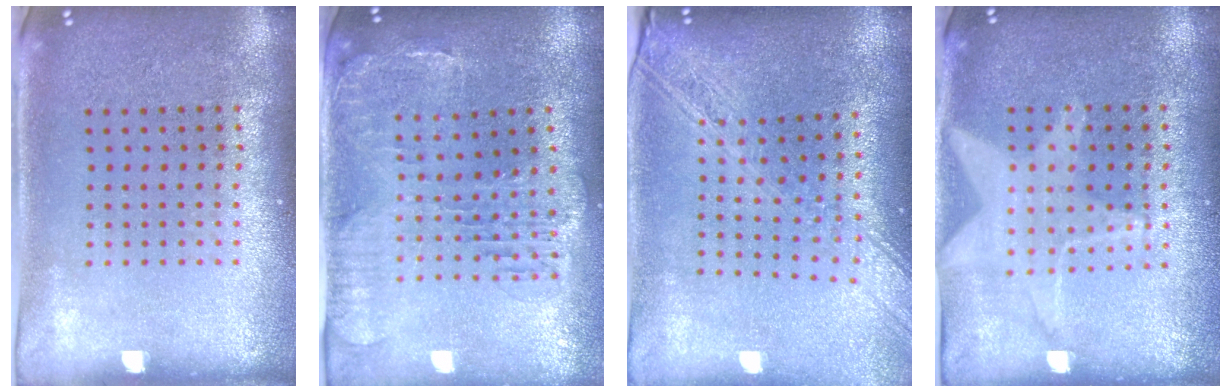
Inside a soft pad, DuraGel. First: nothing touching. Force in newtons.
{"total": 1.5, "press": 1.4, "slide": 0.4}
{"total": 2.3, "press": 1.9, "slide": 1.2}
{"total": 1.1, "press": 1.1, "slide": 0.1}